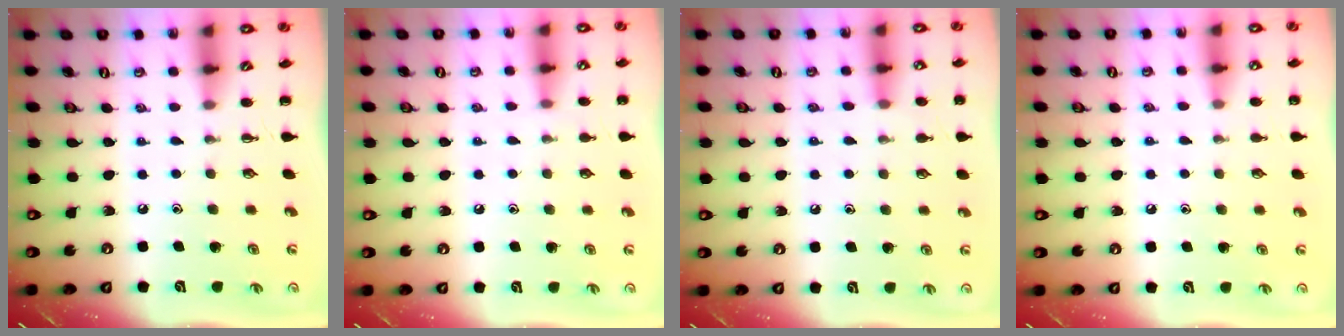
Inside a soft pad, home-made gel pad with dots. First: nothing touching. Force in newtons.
{"total": 4.5, "press": 4.2, "slide": 1.5}
{"total": 7.1, "press": 6.6, "slide": 2.6}
{"total": 5.7, "press": 5.4, "slide": 2.0}